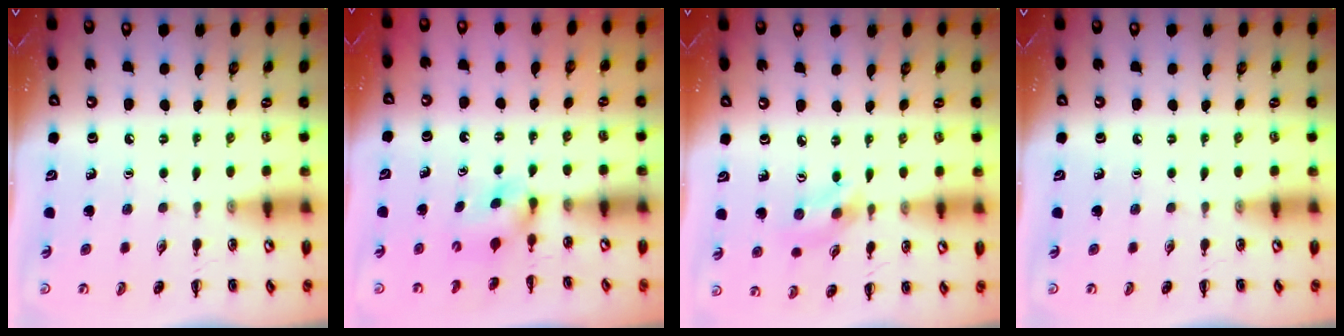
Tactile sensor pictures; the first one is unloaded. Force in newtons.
{"total": 2.9, "press": 2.6, "slide": 1.3}
{"total": 2.8, "press": 2.7, "slide": 0.6}
{"total": 0.0}